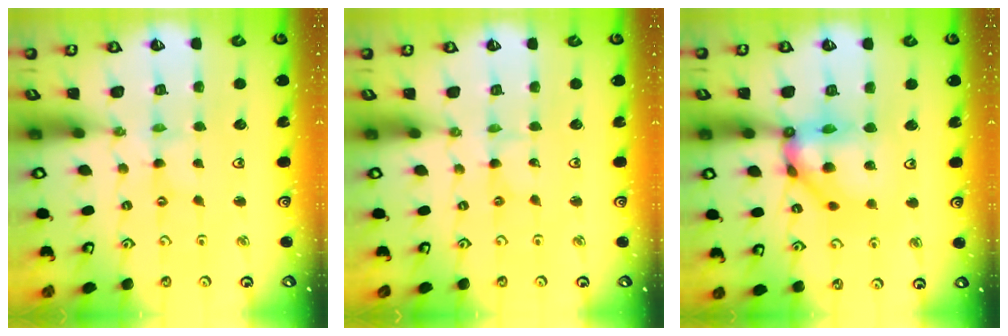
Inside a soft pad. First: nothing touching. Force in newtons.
{"total": 0.0}
{"total": 12.7, "press": 12.6, "slide": 1.8}